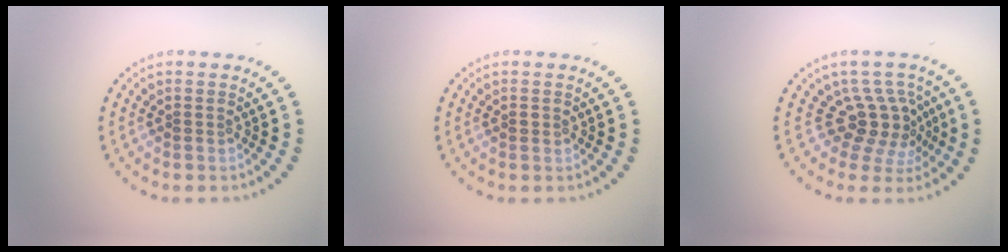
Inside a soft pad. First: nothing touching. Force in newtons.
{"total": 0.8, "press": 0.8, "slide": 0.0}
{"total": 3.8, "press": 2.7, "slide": 2.7}